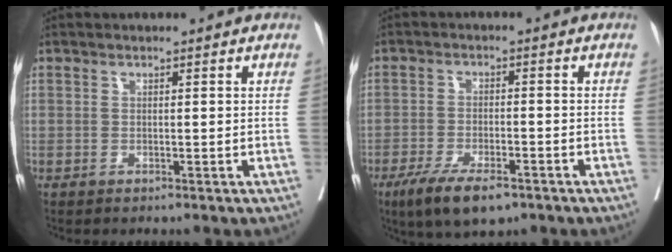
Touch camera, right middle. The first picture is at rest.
{"total": 8.5, "force": [-5.6, 2.7, 5.7], "torque": [-0.099, -0.012, -0.093]}